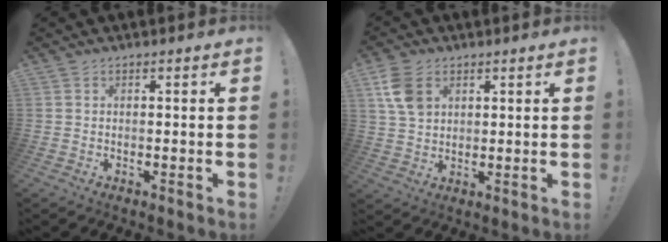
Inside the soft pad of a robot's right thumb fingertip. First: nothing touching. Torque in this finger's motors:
{"motor_torque": [0.07, 0.12, 0.23, 0.42, 0.23]}